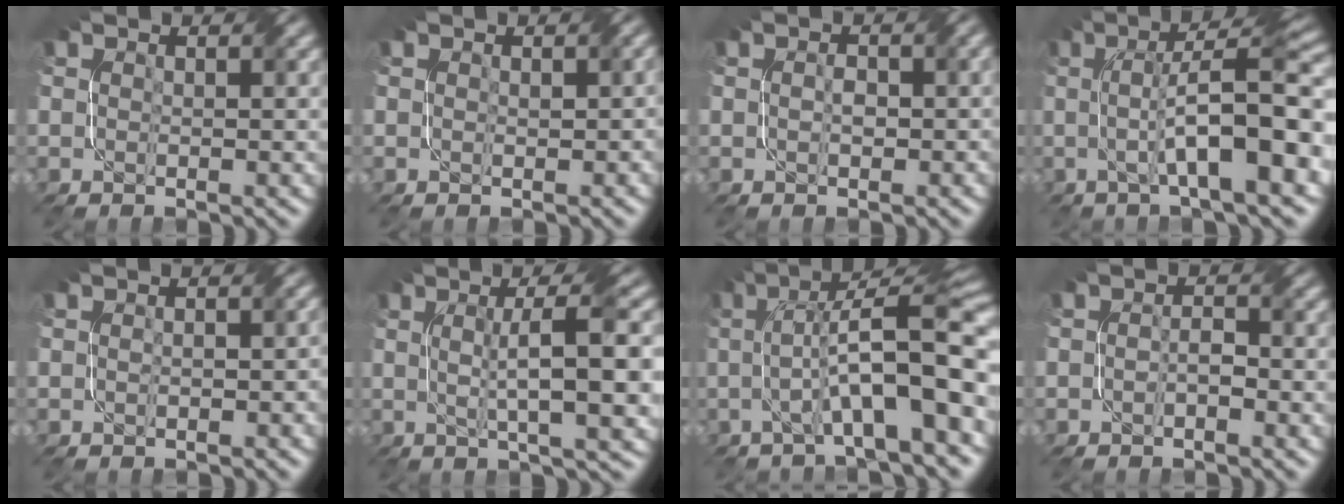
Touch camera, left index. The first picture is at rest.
{"total": 0.8, "force": [0.1, 0.4, 0.7], "torque": [-0.010, 0.003, 0.007]}
{"total": 1.7, "force": [-0.2, 0.9, 1.4], "torque": [-0.022, 0.002, -0.002]}
{"total": 10.1, "force": [-0.1, 2.0, 9.9], "torque": [-0.138, 0.017, -0.005]}
{"total": 1.5, "force": [-0.4, 0.8, 1.2], "torque": [-0.019, -0.003, -0.004]}
{"total": 7.7, "force": [0.8, 1.5, 7.5], "torque": [-0.103, 0.009, 0.015]}
{"total": 10.5, "force": [-0.7, 2.3, 10.2], "torque": [-0.147, 0.024, -0.016]}
{"total": 1.3, "force": [-0.8, 0.5, 1.0], "torque": [-0.018, 0.002, -0.014]}